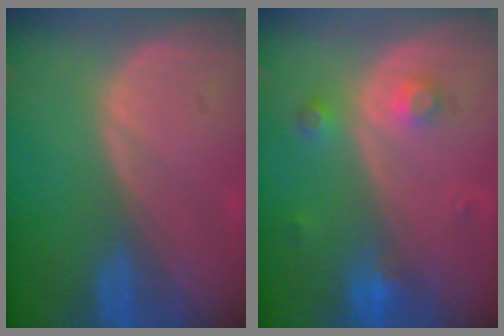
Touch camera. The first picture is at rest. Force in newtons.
{"total": 3.4, "press": 3.1, "slide": 1.2}